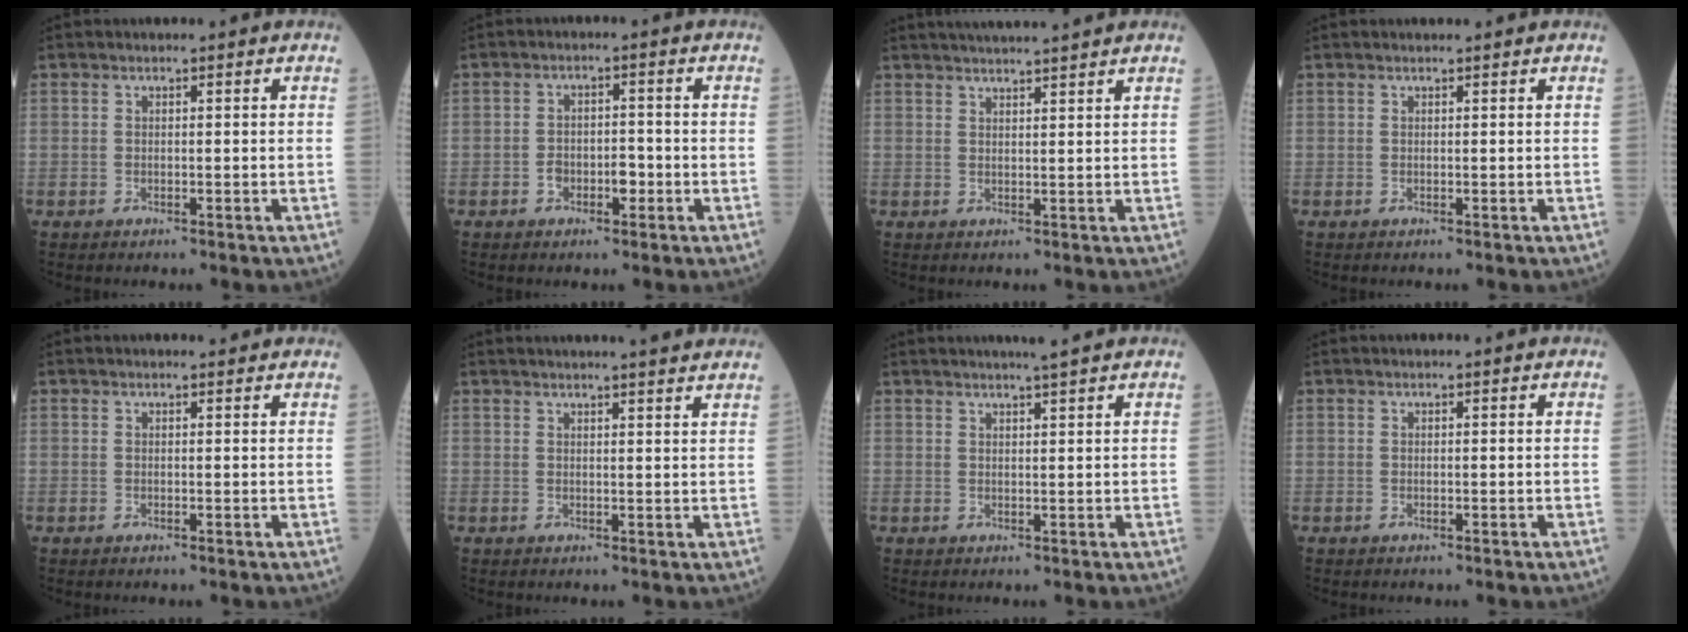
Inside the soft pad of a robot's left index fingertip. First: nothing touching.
{"total": 3.4, "force": [-1.4, 2.0, 2.3], "torque": [-0.038, 0.011, -0.024]}
{"total": 8.2, "force": [7.4, -0.5, 3.5], "torque": [-0.053, 0.024, 0.099]}
{"total": 0.6, "force": [0.5, 0.0, 0.2], "torque": [-0.007, 0.003, 0.010]}
{"total": 1.0, "force": [1.0, 0.2, 0.2], "torque": [-0.012, 0.000, 0.011]}
{"total": 7.7, "force": [7.1, -0.2, 3.2], "torque": [-0.046, 0.011, 0.073]}
{"total": 3.9, "force": [3.3, -0.5, 1.9], "torque": [-0.029, 0.007, 0.046]}
{"total": 0.7, "force": [0.7, 0.0, 0.2], "torque": [-0.004, 0.008, 0.008]}